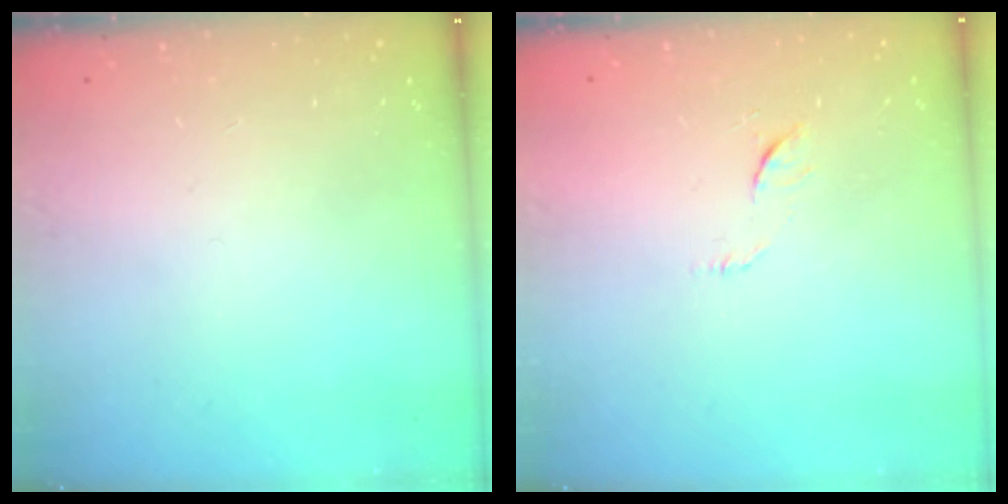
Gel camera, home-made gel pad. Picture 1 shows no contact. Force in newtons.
{"total": 4.6, "press": 4.5, "slide": 0.5}